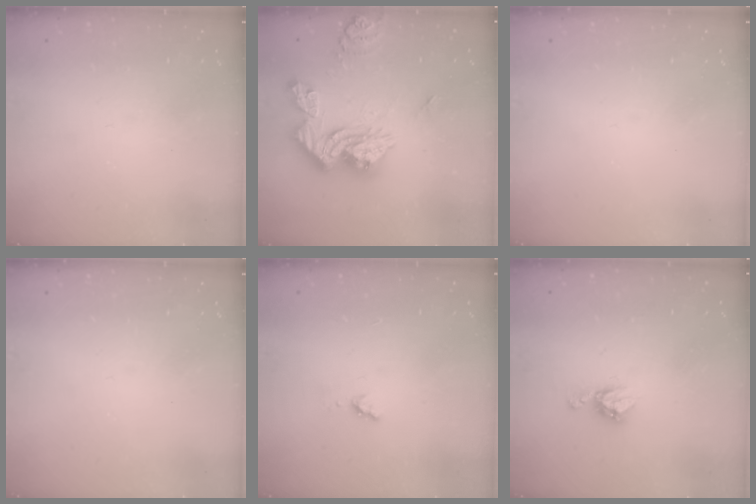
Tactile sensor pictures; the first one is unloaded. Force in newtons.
{"total": 18.2, "press": 18.1, "slide": 1.9}
{"total": 0.0}
{"total": 0.0}
{"total": 4.4, "press": 4.4, "slide": 0.3}
{"total": 6.1, "press": 6.1, "slide": 0.4}